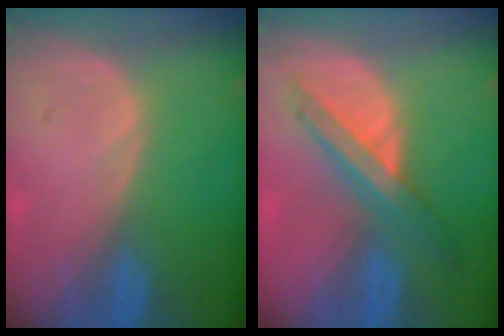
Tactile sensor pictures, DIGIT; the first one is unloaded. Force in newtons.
{"total": 7.2, "press": 6.2, "slide": 3.7}